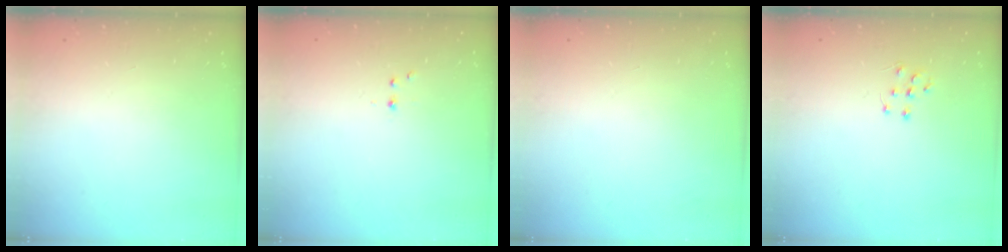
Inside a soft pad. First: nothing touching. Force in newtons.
{"total": 2.2, "press": 1.9, "slide": 1.2}
{"total": 0.0}
{"total": 6.1, "press": 6.1, "slide": 0.4}